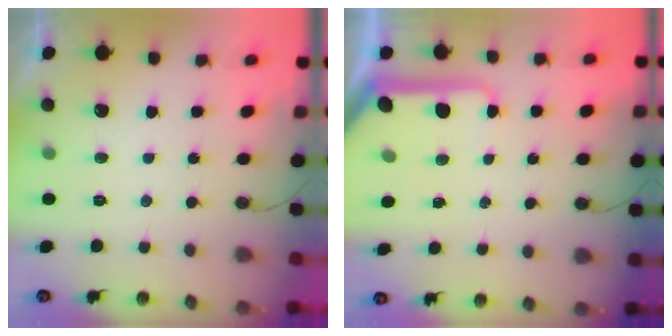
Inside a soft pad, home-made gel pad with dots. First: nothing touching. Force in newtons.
{"total": 9.2, "press": 9.1, "slide": 1.0}